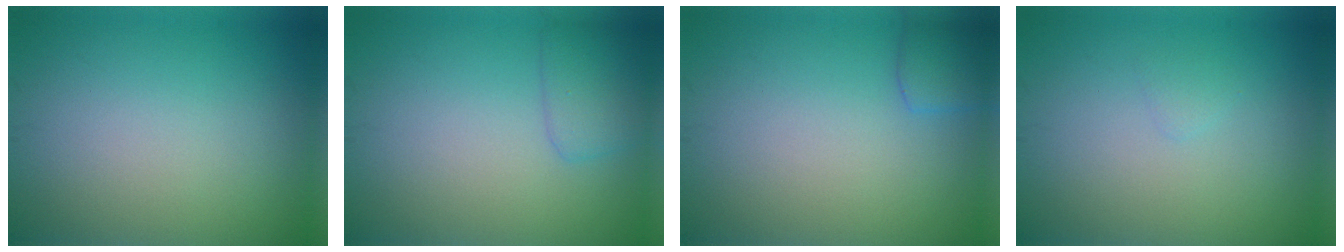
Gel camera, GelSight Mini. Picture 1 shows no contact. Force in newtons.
{"total": 2.2, "press": 2.2, "slide": 0.2}
{"total": 2.0, "press": 2.0, "slide": 0.1}
{"total": 0.5, "press": 0.5, "slide": 0.1}